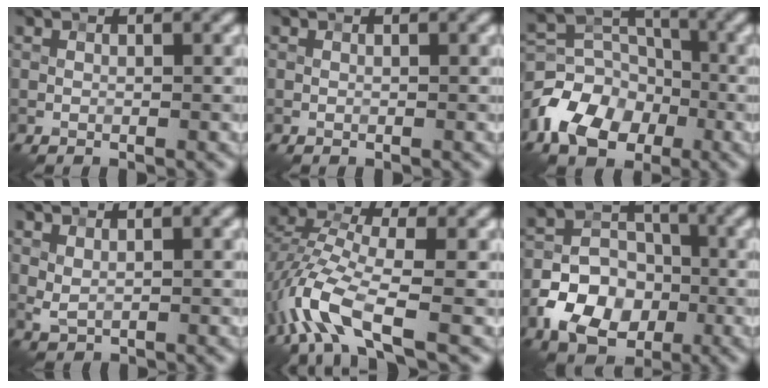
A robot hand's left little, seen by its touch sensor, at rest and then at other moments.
{"total": 0.0}
{"total": 7.8, "force": [-4.0, 5.4, 4.0], "torque": [-0.076, 0.000, -0.093]}
{"total": 1.0, "force": [0.6, 0.5, 0.7], "torque": [-0.021, -0.003, 0.018]}
{"total": 7.6, "force": [-3.8, 2.8, 6.0], "torque": [-0.142, 0.001, -0.086]}
{"total": 7.2, "force": [-2.8, 5.2, 4.0], "torque": [-0.065, -0.004, -0.055]}